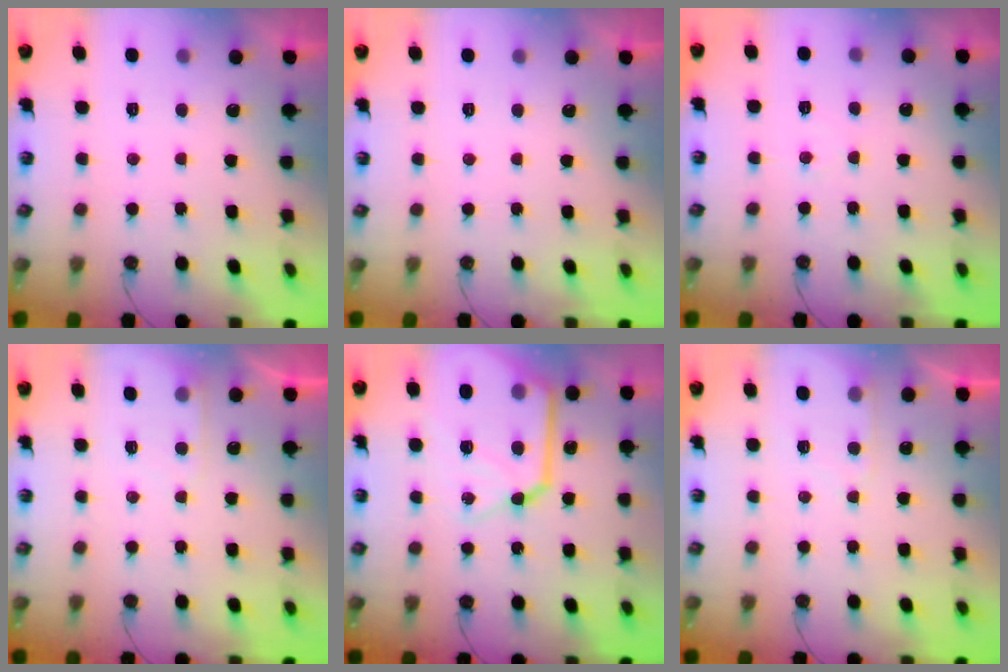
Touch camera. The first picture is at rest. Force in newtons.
{"total": 0.0}
{"total": 3.7, "press": 3.6, "slide": 0.6}
{"total": 4.6, "press": 4.6, "slide": 0.6}
{"total": 18.9, "press": 18.8, "slide": 2.0}
{"total": 4.8, "press": 4.8, "slide": 0.6}